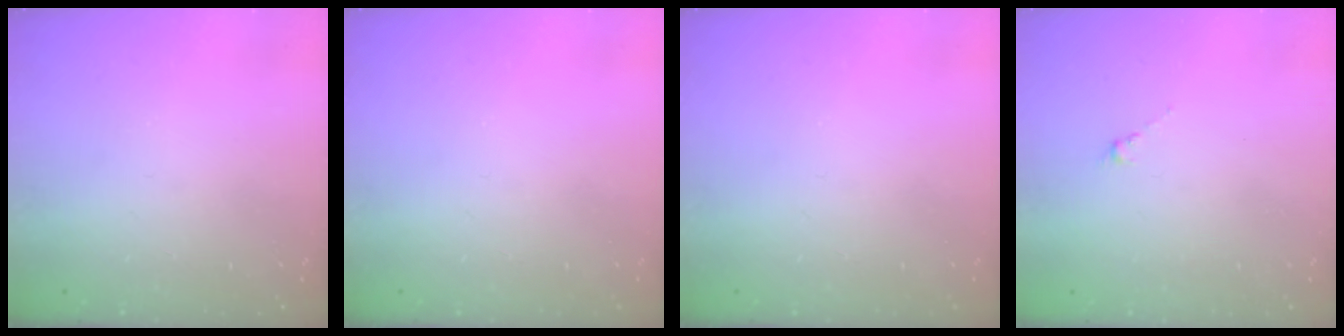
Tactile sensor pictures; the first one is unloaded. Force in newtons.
{"total": 0.0}
{"total": 0.0}
{"total": 0.5, "press": 0.3, "slide": 0.4}